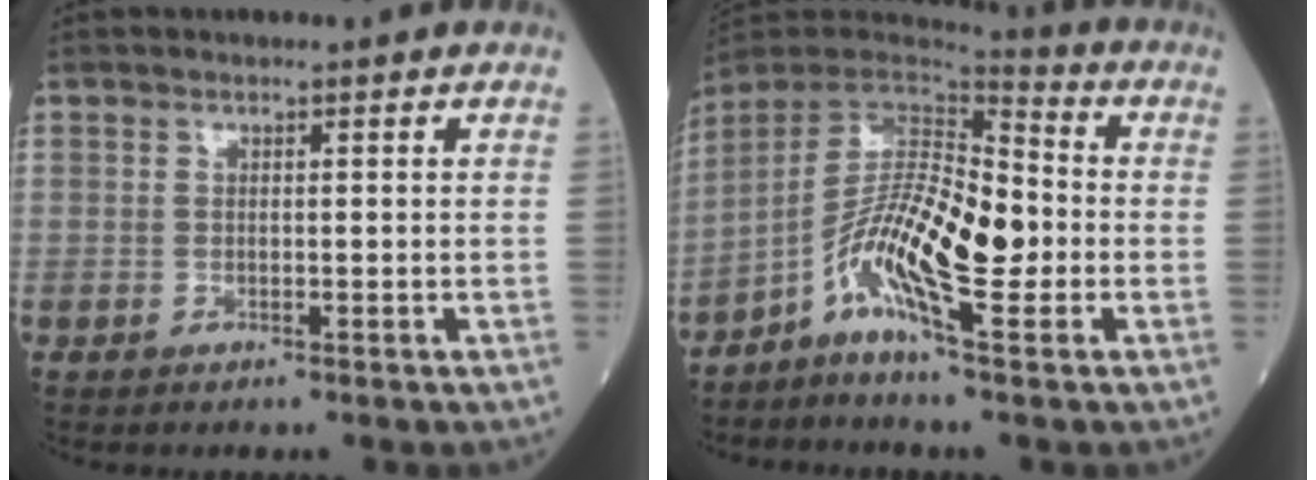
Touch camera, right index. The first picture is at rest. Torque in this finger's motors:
{"motor_torque": [1.13, -1.01, 0.66, 0.21]}